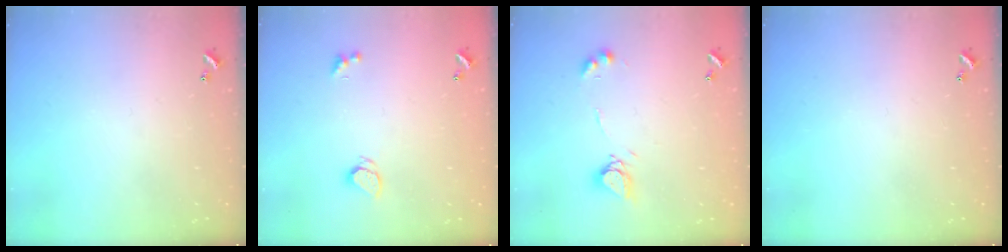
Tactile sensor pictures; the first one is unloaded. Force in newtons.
{"total": 1.7, "press": 1.7, "slide": 0.2}
{"total": 8.5, "press": 8.4, "slide": 0.9}
{"total": 0.0}